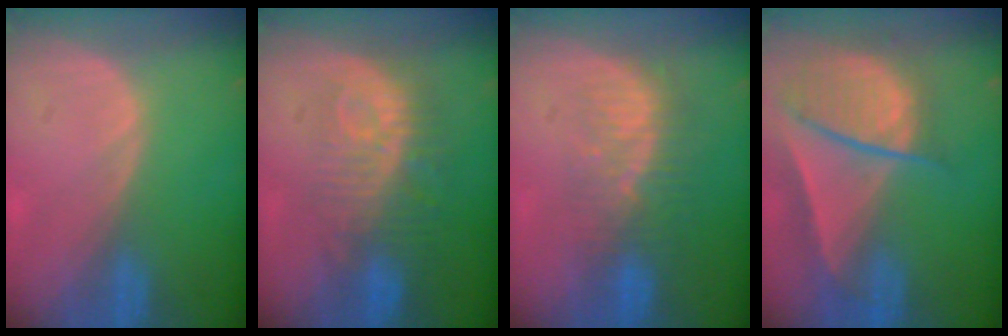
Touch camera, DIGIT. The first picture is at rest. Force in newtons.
{"total": 9.6, "press": 8.7, "slide": 4.0}
{"total": 8.2, "press": 7.2, "slide": 3.8}
{"total": 9.7, "press": 8.3, "slide": 5.1}